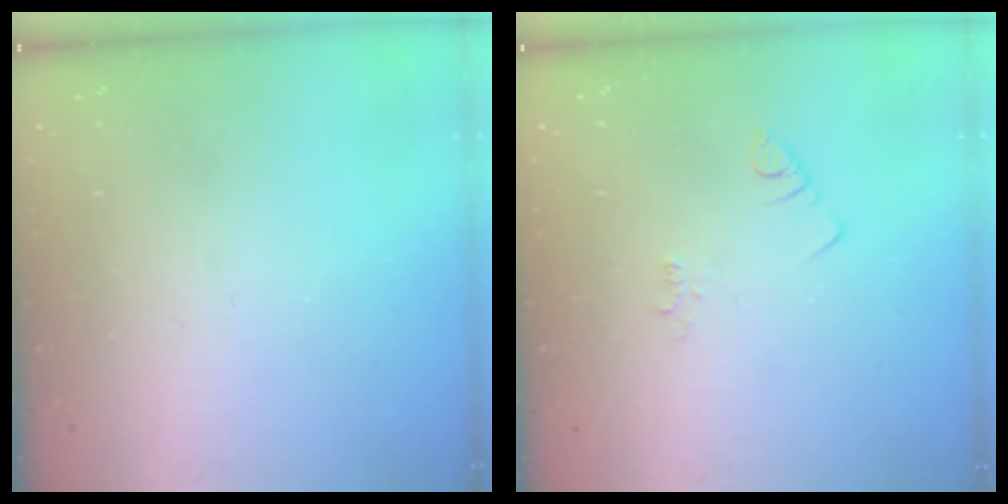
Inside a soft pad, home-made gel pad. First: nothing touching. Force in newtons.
{"total": 1.9, "press": 1.9, "slide": 0.3}